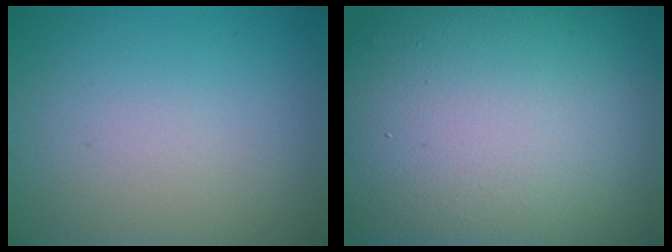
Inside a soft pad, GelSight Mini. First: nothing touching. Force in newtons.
{"total": 22.1, "press": 22.0, "slide": 1.5}